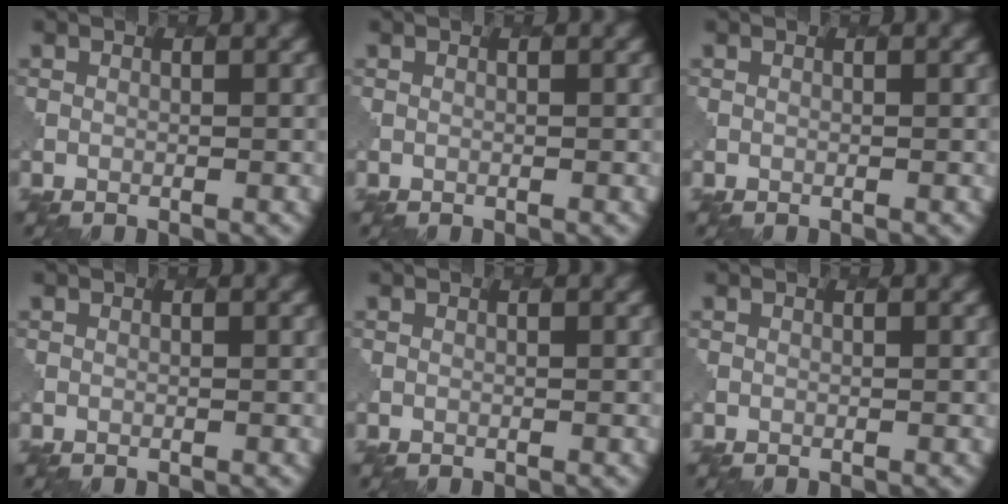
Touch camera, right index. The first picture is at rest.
{"total": 0.0}
{"total": 0.0}
{"total": 0.0}
{"total": 0.0}
{"total": 0.0}